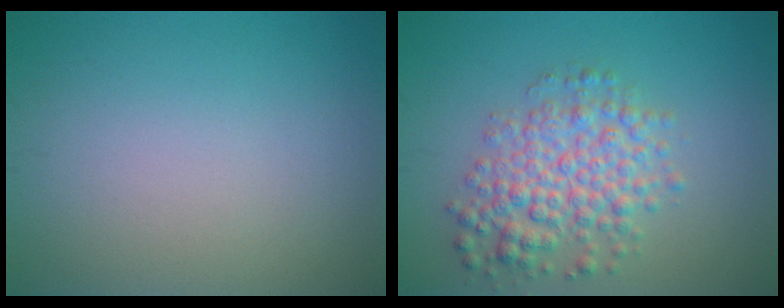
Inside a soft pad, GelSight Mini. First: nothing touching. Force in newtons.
{"total": 5.0, "press": 5.0, "slide": 0.1}